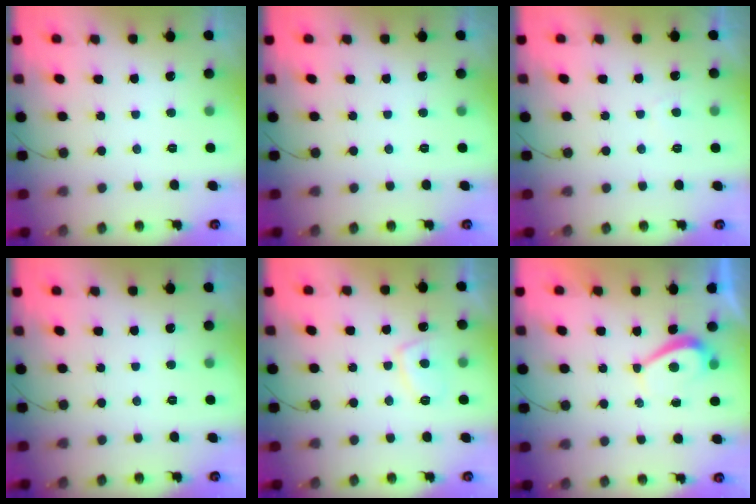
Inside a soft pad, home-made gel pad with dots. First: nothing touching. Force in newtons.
{"total": 0.0}
{"total": 2.0, "press": 2.0, "slide": 0.6}
{"total": 0.0}
{"total": 6.3, "press": 6.2, "slide": 1.1}
{"total": 2.7, "press": 2.7, "slide": 0.6}